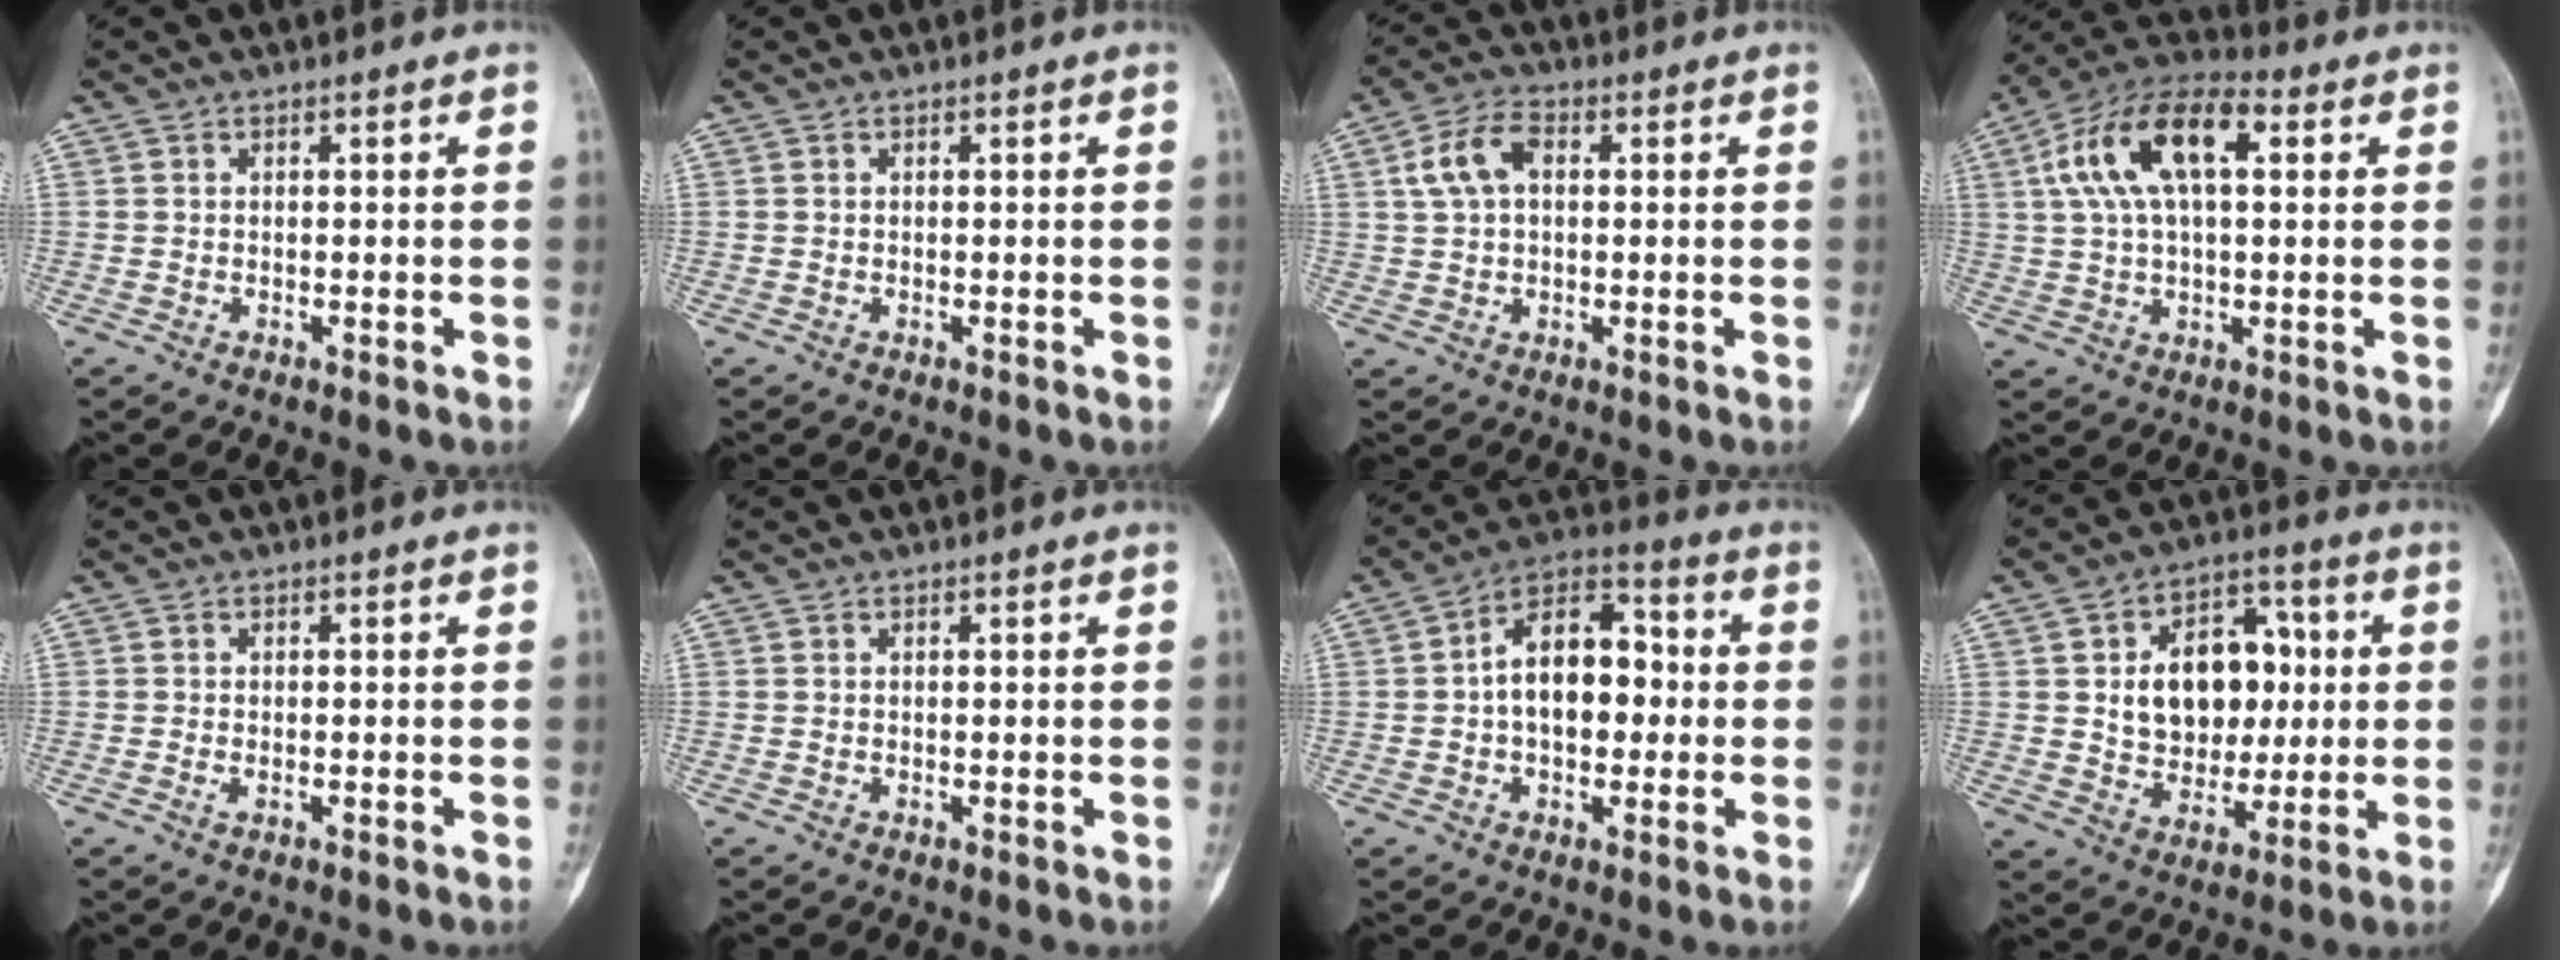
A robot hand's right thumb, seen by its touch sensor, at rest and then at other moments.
{"total": 0.0}
{"total": 7.3, "force": [1.6, 4.5, 5.5], "torque": [-0.108, 0.018, 0.028]}
{"total": 15.7, "force": [4.4, 7.8, 12.9], "torque": [-0.242, 0.030, 0.074]}
{"total": 0.8, "force": [-0.4, 0.3, 0.6], "torque": [-0.018, 0.003, -0.007]}
{"total": 0.0}
{"total": 13.9, "force": [0.0, 8.7, 10.8], "torque": [-0.139, 0.038, -0.011]}
{"total": 16.0, "force": [2.1, 11.7, 10.7], "torque": [-0.114, 0.013, 0.040]}